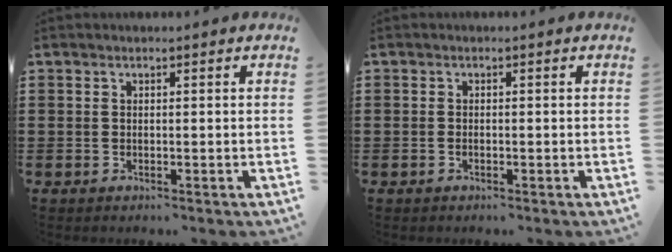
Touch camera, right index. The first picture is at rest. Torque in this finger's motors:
{"motor_torque": [-0.68, 0.97, -0.03, -0.01]}